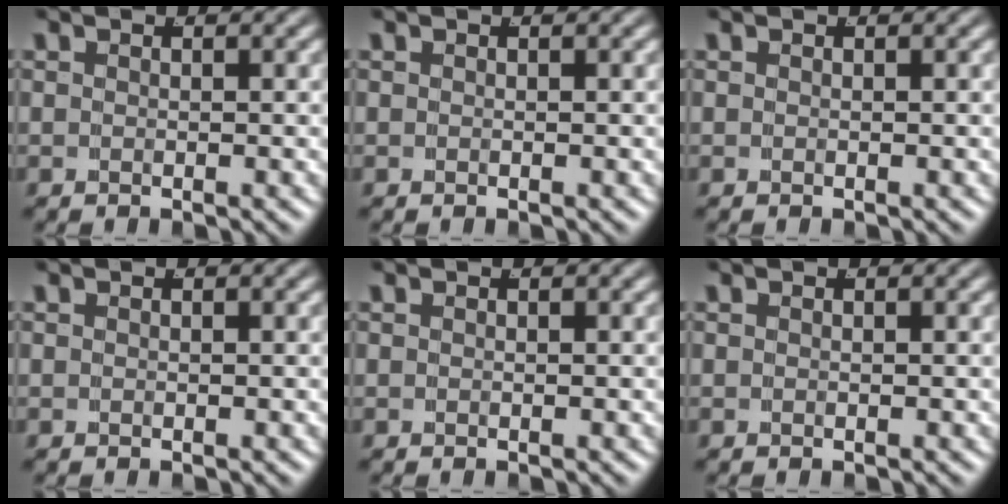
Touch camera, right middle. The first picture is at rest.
{"total": 0.0}
{"total": 0.0}
{"total": 0.0}
{"total": 0.0}
{"total": 0.0}